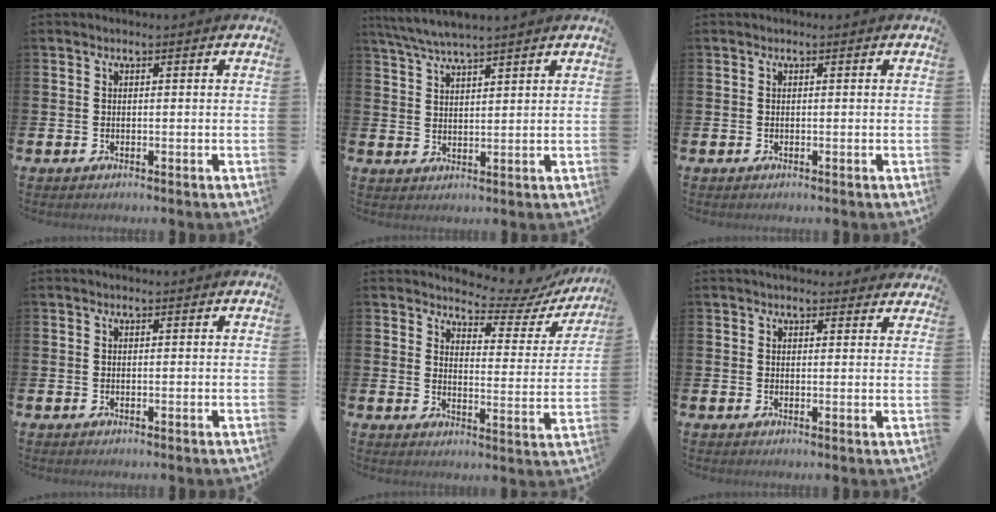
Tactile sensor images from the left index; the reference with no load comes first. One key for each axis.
{"total": 4.9, "fx": 4.7, "fy": 0.1, "fz": 1.6, "tx": -0.051, "ty": -0.013, "tz": 0.085}
{"total": 0.0}
{"total": 0.0}
{"total": 5.6, "fx": 5.1, "fy": 1.6, "fz": 1.3, "tx": -0.032, "ty": -0.046, "tz": 0.082}
{"total": 2.4, "fx": 2.3, "fy": 0.5, "fz": 0.2, "tx": 0.005, "ty": -0.011, "tz": 0.040}